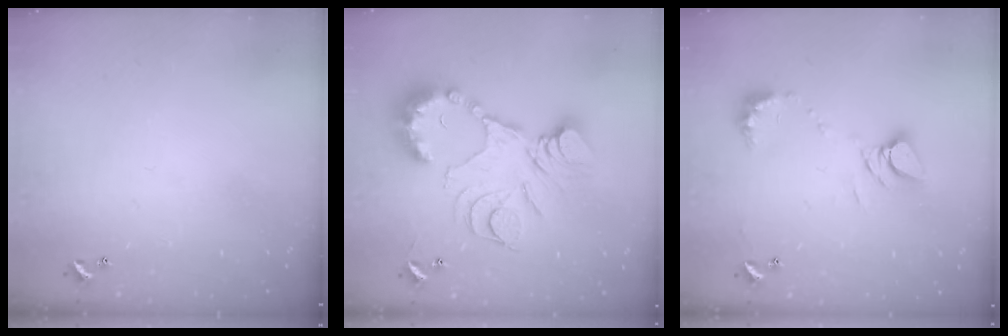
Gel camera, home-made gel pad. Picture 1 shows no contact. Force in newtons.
{"total": 24.0, "press": 23.8, "slide": 3.3}
{"total": 8.2, "press": 8.2, "slide": 0.9}